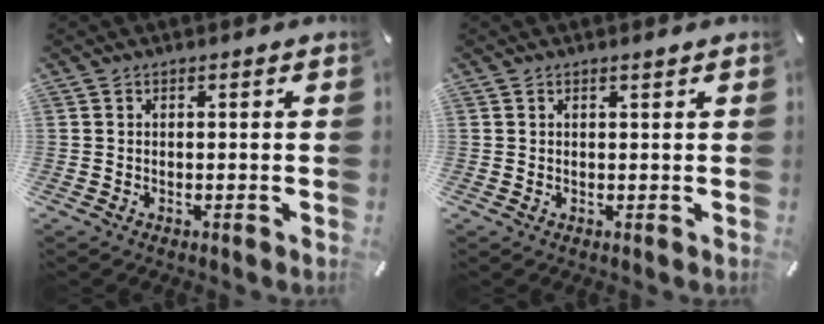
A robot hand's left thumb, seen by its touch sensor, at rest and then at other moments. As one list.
[{"total": 0.7, "force": [0.5, 0.0, 0.5], "torque": [-0.010, 0.001, 0.009]}]